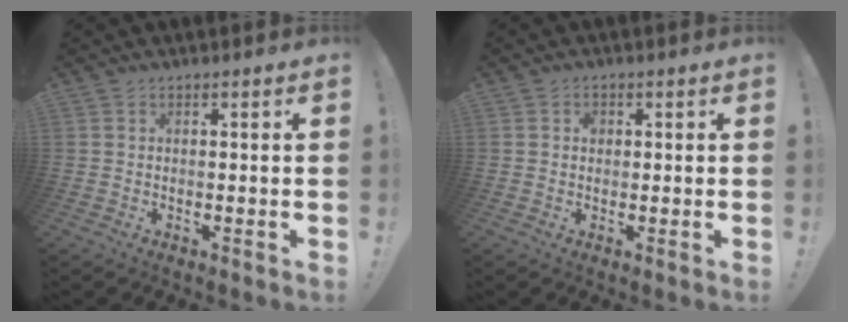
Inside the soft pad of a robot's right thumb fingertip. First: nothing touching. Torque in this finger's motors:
{"motor_torque": [0.01, 0.62, 0.45, -0.06, 0.06]}